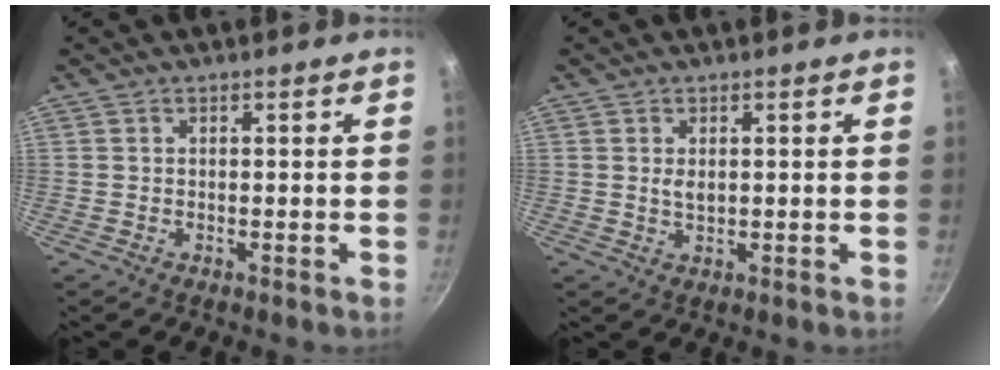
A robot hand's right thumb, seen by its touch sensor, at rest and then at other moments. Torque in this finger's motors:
{"motor_torque": [0.49, 0.06, -0.13, -0.02, -0.01]}